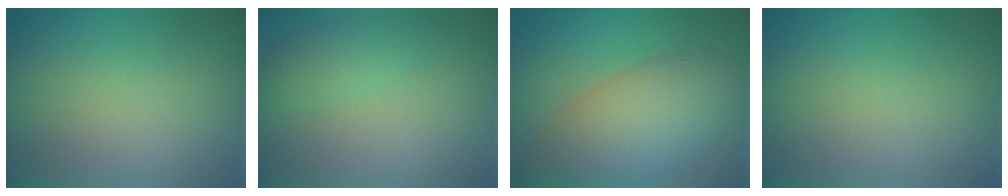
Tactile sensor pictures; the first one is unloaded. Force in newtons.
{"total": 1.7, "press": 1.7, "slide": 0.1}
{"total": 7.6, "press": 7.5, "slide": 0.6}
{"total": 0.0}